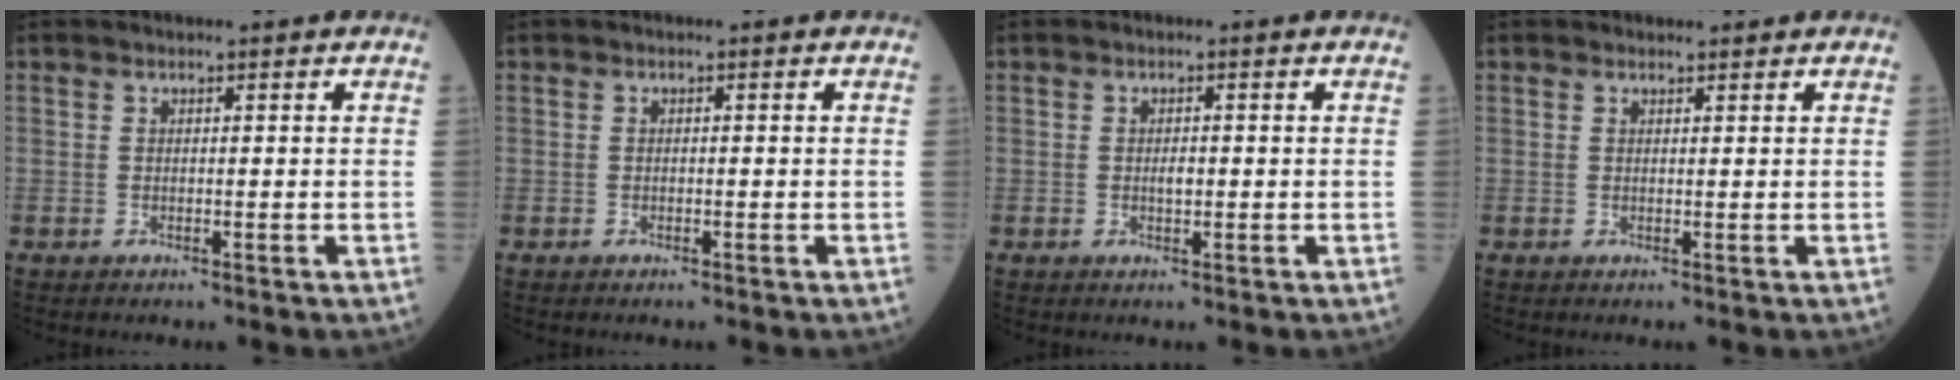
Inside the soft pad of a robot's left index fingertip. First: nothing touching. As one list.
[{"total": 0.0}, {"total": 1.0, "force": [-0.2, 0.4, 0.9], "torque": [-0.016, -0.004, -0.004]}, {"total": 1.0, "force": [0.9, 0.3, 0.0], "torque": [-0.005, 0.000, 0.013]}]